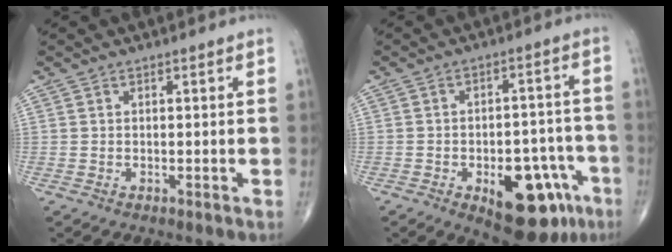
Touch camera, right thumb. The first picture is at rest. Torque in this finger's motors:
{"motor_torque": [3.35, 1.65, 0.74, -0.94, 0.07]}